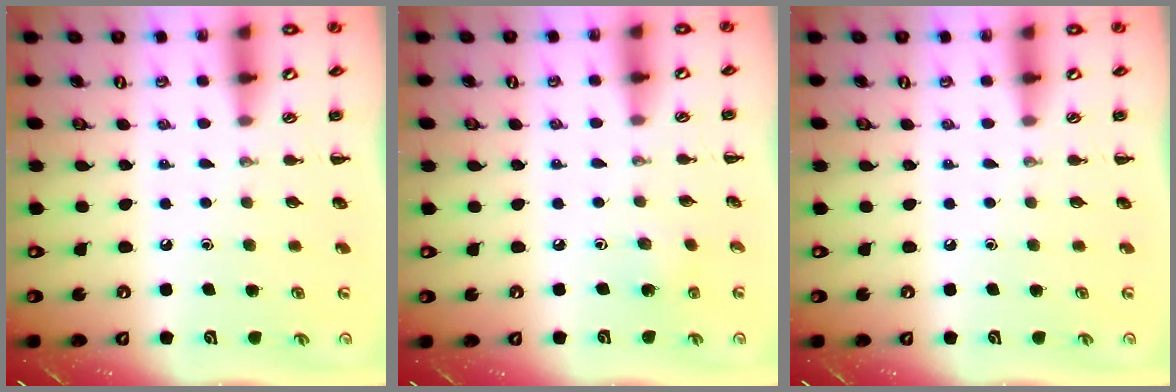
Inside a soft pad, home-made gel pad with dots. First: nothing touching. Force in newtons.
{"total": 1.6, "press": 1.4, "slide": 0.6}
{"total": 0.0}